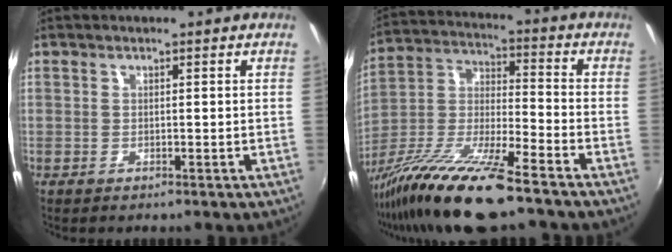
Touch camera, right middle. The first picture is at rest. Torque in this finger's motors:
{"motor_torque": [1.08, -1.06, 0.79, 0.21]}